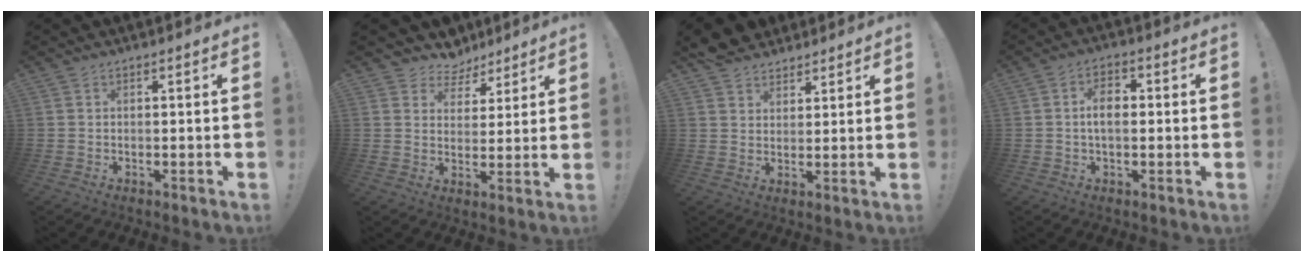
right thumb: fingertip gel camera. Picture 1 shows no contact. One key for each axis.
{"total": 6.9, "fx": 5.0, "fy": 4.6, "fz": 0.5, "tx": -0.007, "ty": -0.041, "tz": 0.099}
{"total": 6.2, "fx": 5.0, "fy": 3.7, "fz": 0.6, "tx": -0.013, "ty": -0.032, "tz": 0.098}
{"total": 6.1, "fx": 0.0, "fy": 3.5, "fz": 5.0, "tx": -0.070, "ty": 0.007, "tz": -0.002}